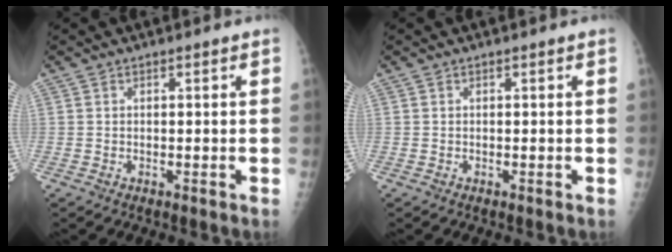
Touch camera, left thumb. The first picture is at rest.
{"total": 0.0}